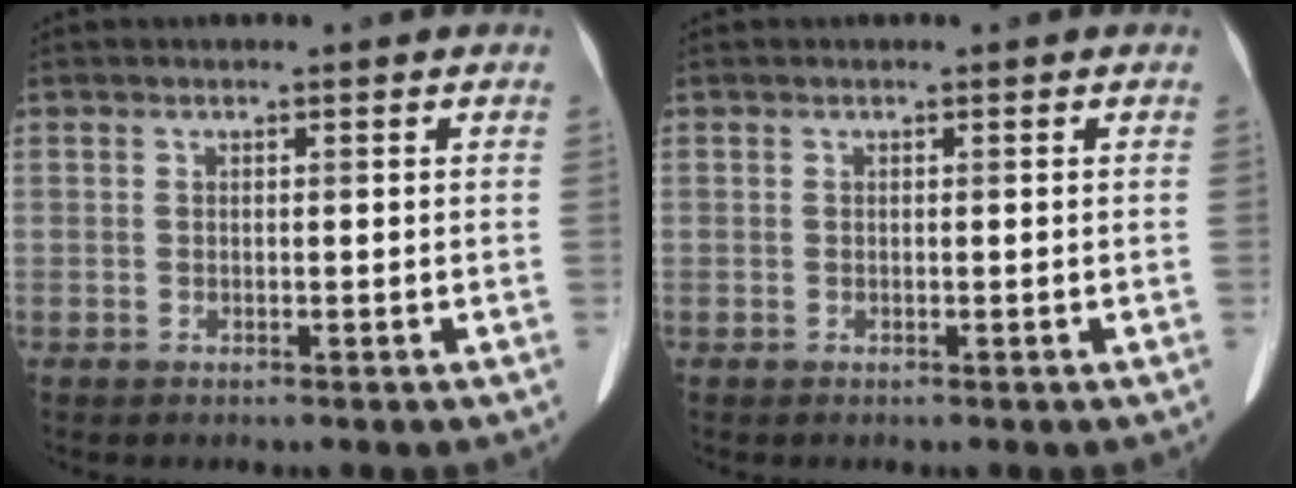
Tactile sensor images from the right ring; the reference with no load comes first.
{"total": 0.0}